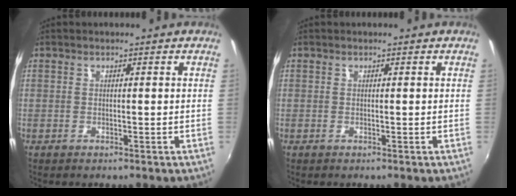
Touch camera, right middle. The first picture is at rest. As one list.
[{"total": 0.0}]